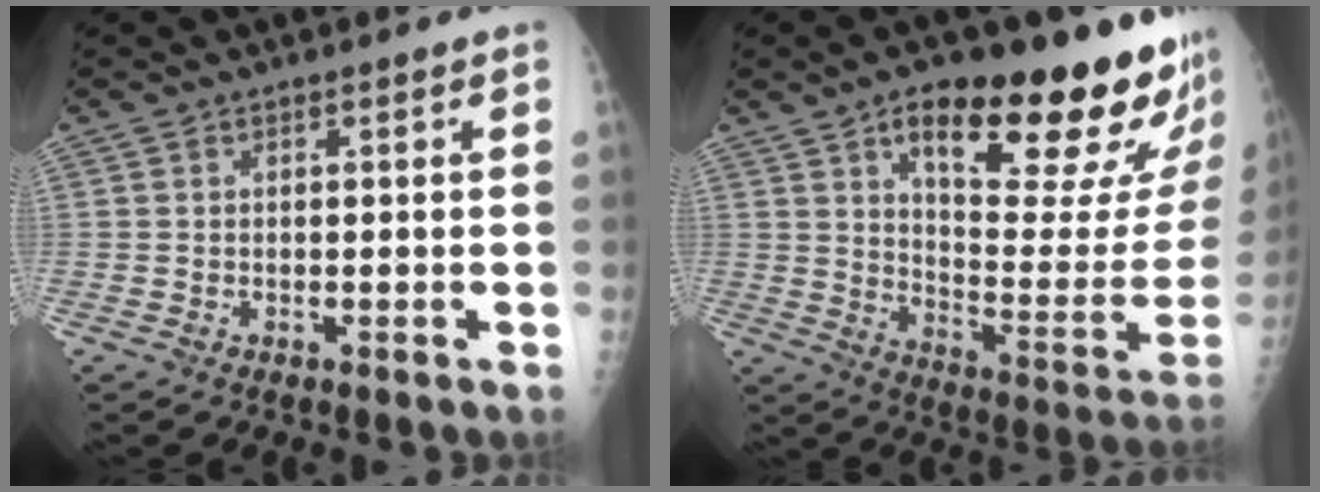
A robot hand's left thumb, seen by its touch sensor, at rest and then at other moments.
{"total": 28.6, "force": [17.0, 8.2, 21.5], "torque": [-0.249, -0.068, 0.251]}